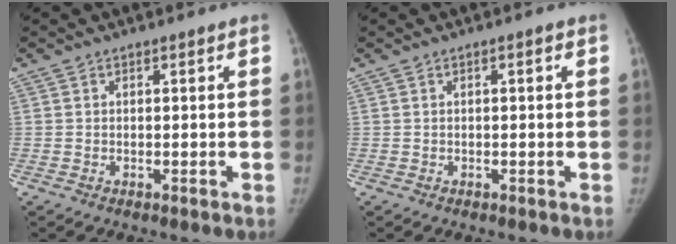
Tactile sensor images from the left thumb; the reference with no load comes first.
{"total": 0.8, "force": [0.2, 0.2, 0.7], "torque": [-0.013, 0.001, 0.001]}